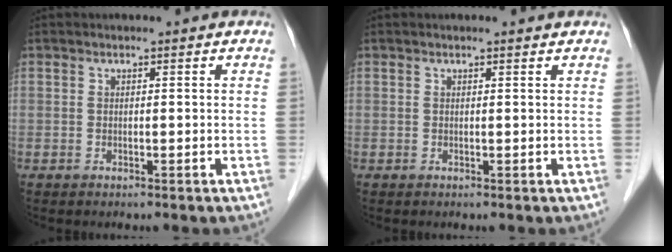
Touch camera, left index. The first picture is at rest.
{"total": 1.3, "force": [1.2, -0.1, 0.3], "torque": [-0.012, 0.003, 0.015]}